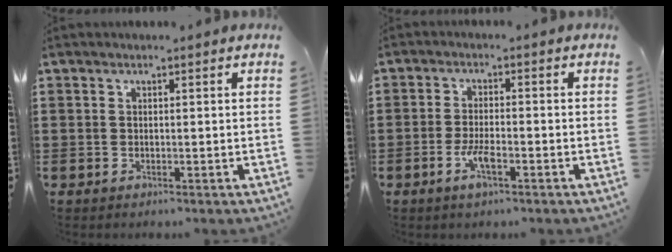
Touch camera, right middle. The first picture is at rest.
{"total": 4.3, "force": [-1.9, 1.2, 3.7], "torque": [-0.081, -0.003, -0.040]}